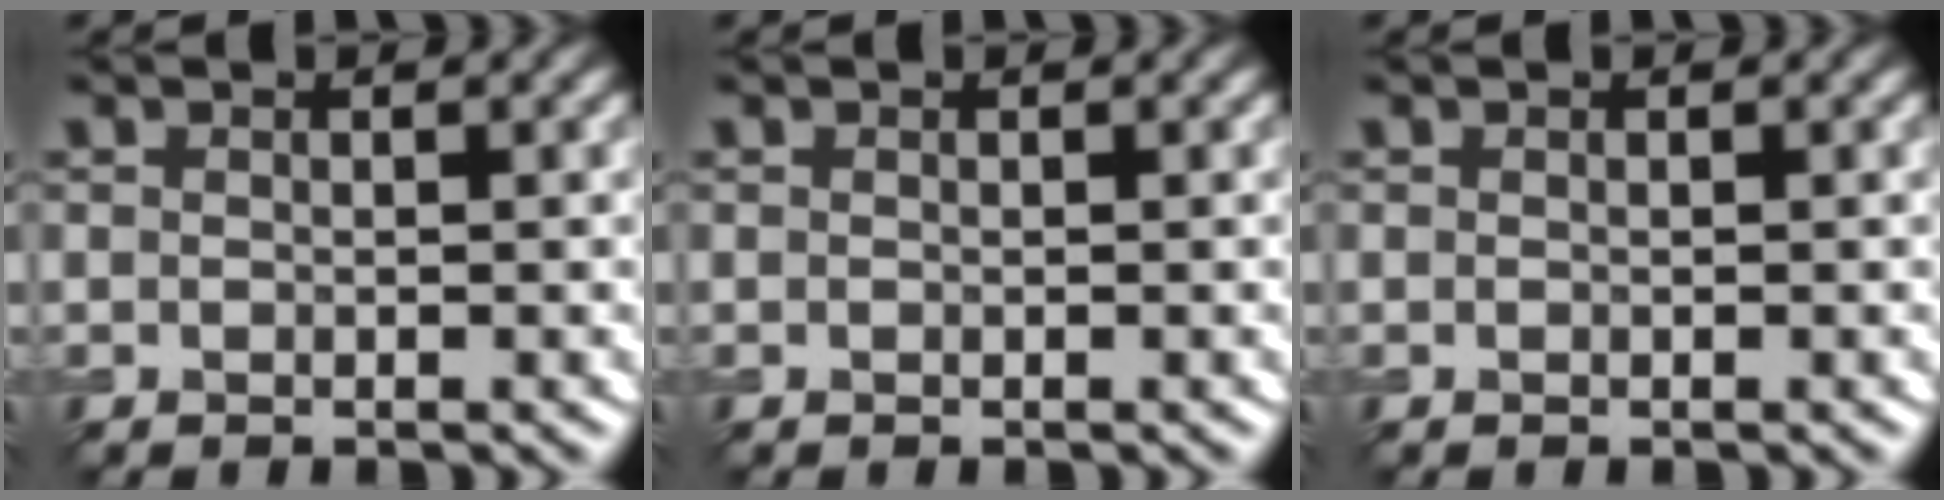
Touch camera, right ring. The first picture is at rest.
{"total": 0.0}
{"total": 0.0}